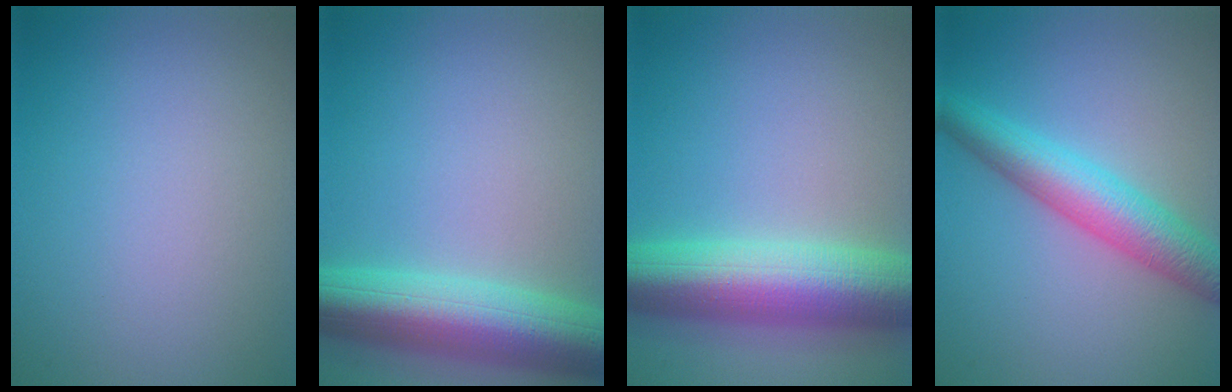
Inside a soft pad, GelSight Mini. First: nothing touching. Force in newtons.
{"total": 9.1, "press": 9.1, "slide": 0.4}
{"total": 10.7, "press": 10.6, "slide": 0.2}
{"total": 5.4, "press": 5.4, "slide": 0.2}